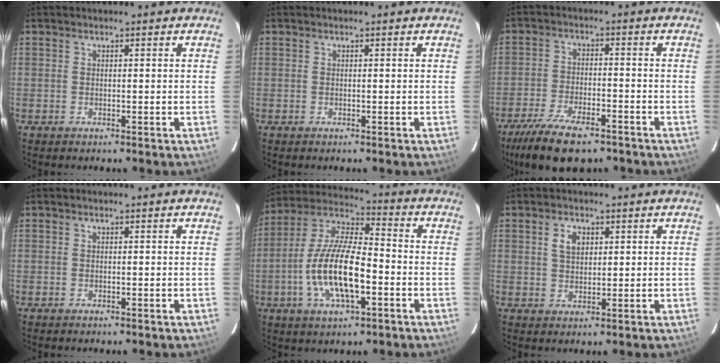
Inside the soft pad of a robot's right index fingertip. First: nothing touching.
{"total": 0.0}
{"total": 13.9, "force": [-10.1, 5.0, 8.0], "torque": [-0.181, -0.027, -0.173]}
{"total": 0.0}
{"total": 16.0, "force": [-4.4, 5.6, 14.4], "torque": [-0.291, -0.005, -0.084]}
{"total": 3.7, "force": [1.4, 2.4, 2.4], "torque": [-0.042, 0.007, 0.027]}